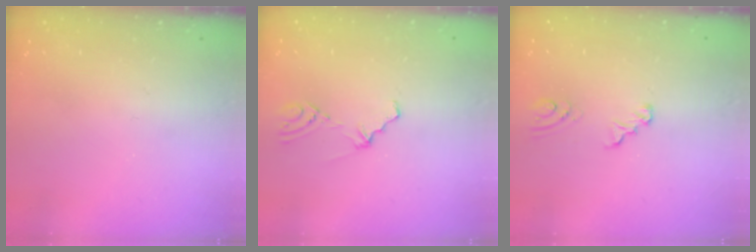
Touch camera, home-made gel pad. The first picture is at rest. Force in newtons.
{"total": 3.2, "press": 3.0, "slide": 1.0}
{"total": 3.7, "press": 3.7, "slide": 0.3}